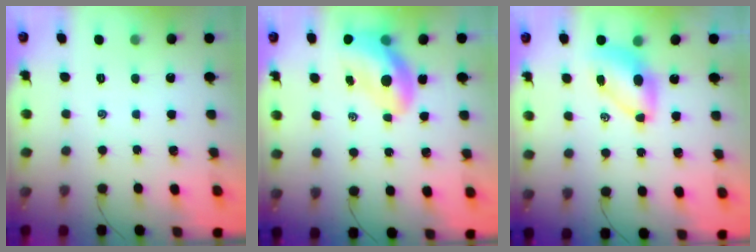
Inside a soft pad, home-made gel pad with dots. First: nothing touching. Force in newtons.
{"total": 12.1, "press": 11.6, "slide": 3.3}
{"total": 7.2, "press": 7.1, "slide": 0.9}